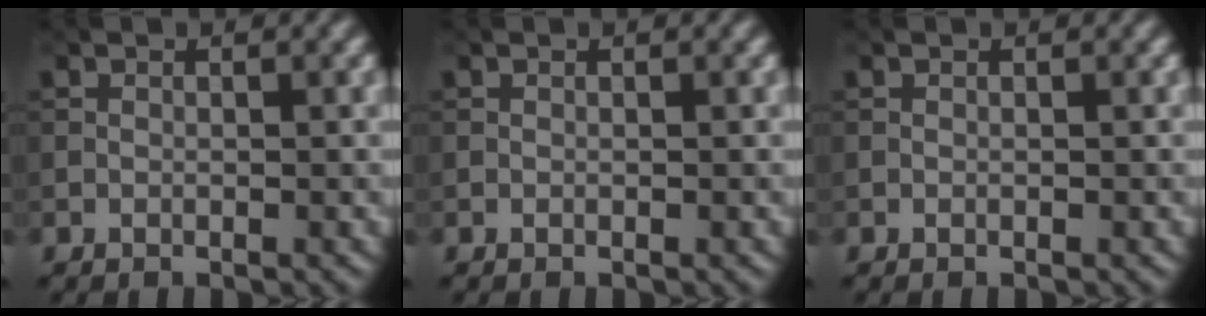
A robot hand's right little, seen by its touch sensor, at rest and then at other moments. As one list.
[{"total": 0.0}, {"total": 0.0}]